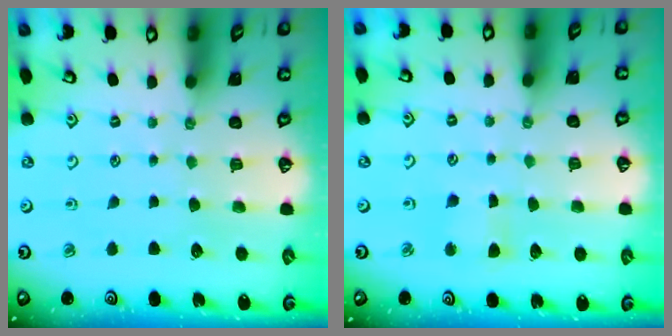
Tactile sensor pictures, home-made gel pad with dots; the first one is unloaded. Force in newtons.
{"total": 3.9, "press": 3.8, "slide": 0.4}